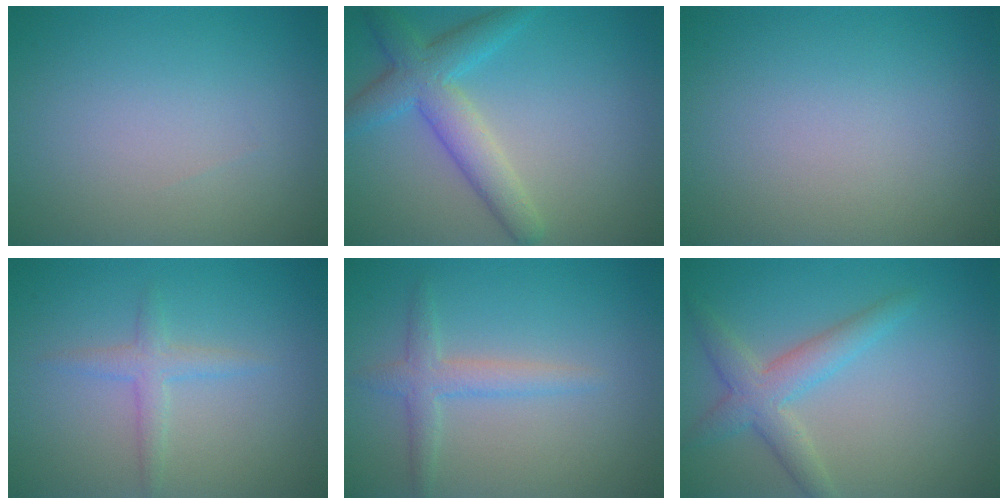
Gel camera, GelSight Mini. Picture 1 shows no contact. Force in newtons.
{"total": 4.8, "press": 4.8, "slide": 0.2}
{"total": 0.0}
{"total": 1.9, "press": 1.9, "slide": 0.1}
{"total": 2.2, "press": 2.2, "slide": 0.0}
{"total": 3.6, "press": 3.5, "slide": 0.3}